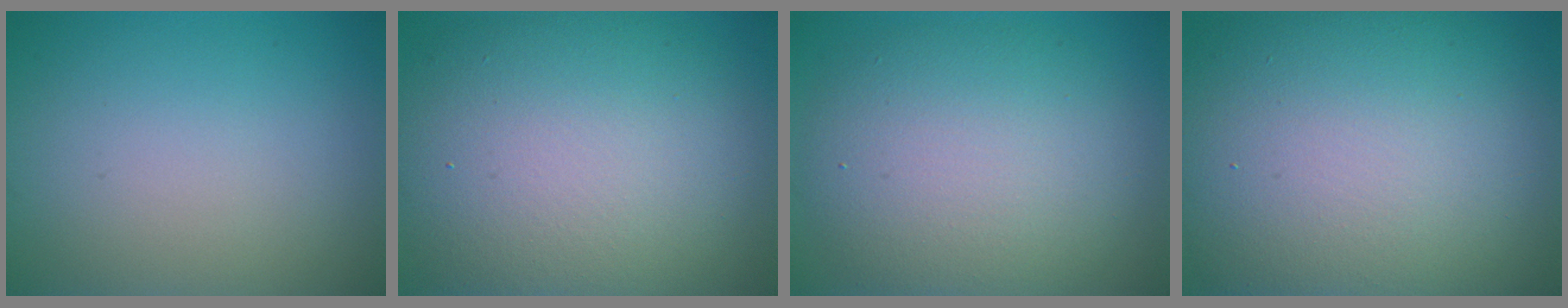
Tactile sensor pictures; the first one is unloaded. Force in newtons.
{"total": 13.0, "press": 13.0, "slide": 0.6}
{"total": 8.7, "press": 8.6, "slide": 0.5}
{"total": 17.2, "press": 17.2, "slide": 0.5}